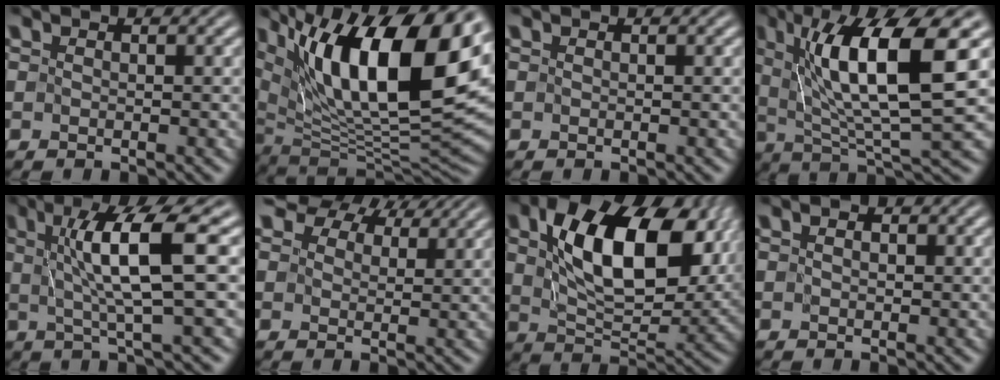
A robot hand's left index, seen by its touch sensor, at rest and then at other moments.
{"total": 16.5, "force": [6.5, 6.5, 13.7], "torque": [-0.229, 0.015, 0.110]}
{"total": 0.0}
{"total": 10.8, "force": [3.2, 2.1, 10.1], "torque": [-0.158, -0.001, 0.062]}
{"total": 7.0, "force": [1.1, 0.8, 6.9], "torque": [-0.120, 0.009, 0.020]}
{"total": 7.9, "force": [6.3, 3.7, 3.0], "torque": [-0.070, 0.006, 0.100]}
{"total": 13.1, "force": [3.7, 7.2, 10.3], "torque": [-0.162, -0.001, 0.073]}
{"total": 1.2, "force": [0.5, 0.8, 0.7], "torque": [-0.010, 0.006, -0.010]}